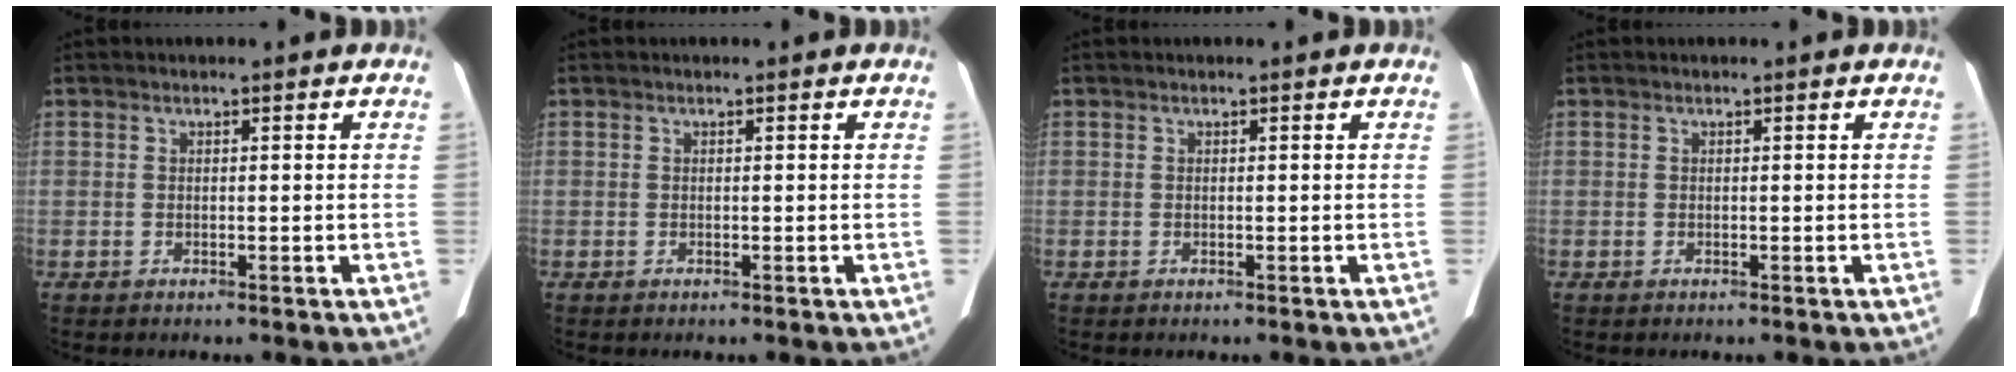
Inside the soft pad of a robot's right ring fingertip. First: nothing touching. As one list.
[{"total": 0.0}, {"total": 0.0}, {"total": 0.0}]